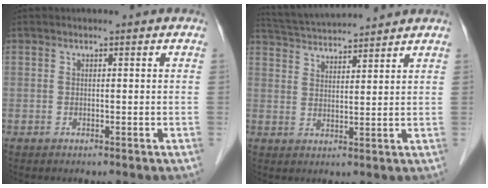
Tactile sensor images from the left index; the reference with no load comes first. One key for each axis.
{"total": 9.7, "fx": 9.3, "fy": 0.0, "fz": 2.7, "tx": -0.061, "ty": 0.029, "tz": 0.155}